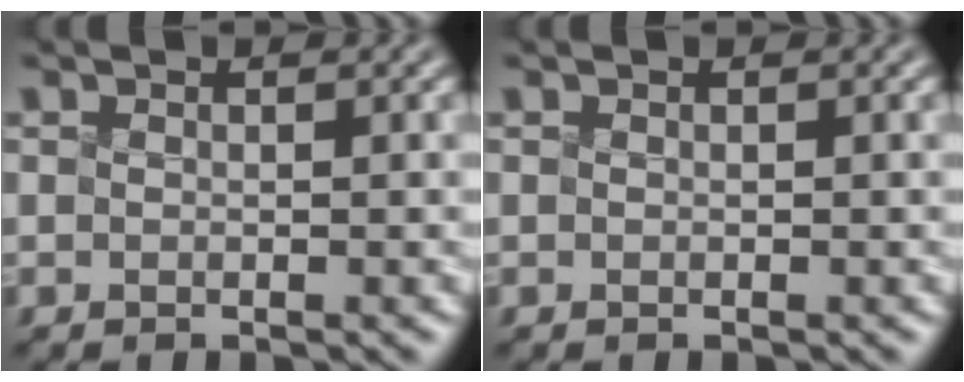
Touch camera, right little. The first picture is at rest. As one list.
[{"total": 0.0}]